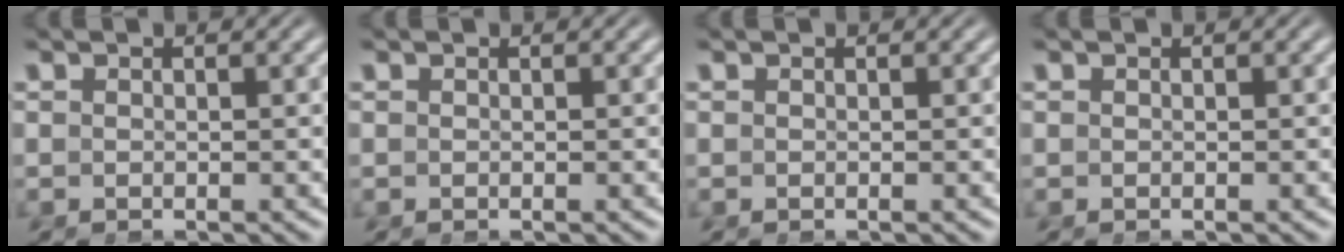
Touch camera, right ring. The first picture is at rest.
{"total": 0.0}
{"total": 0.0}
{"total": 0.0}